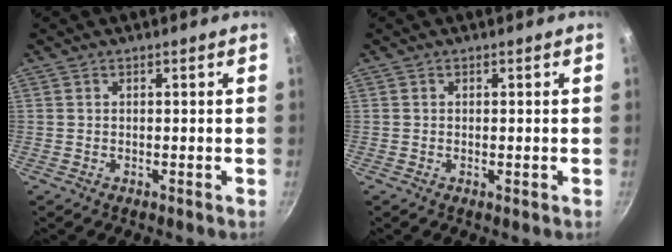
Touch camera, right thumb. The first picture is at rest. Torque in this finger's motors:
{"motor_torque": [-0.28, -0.12, -0.42, 0.01, -0.07]}